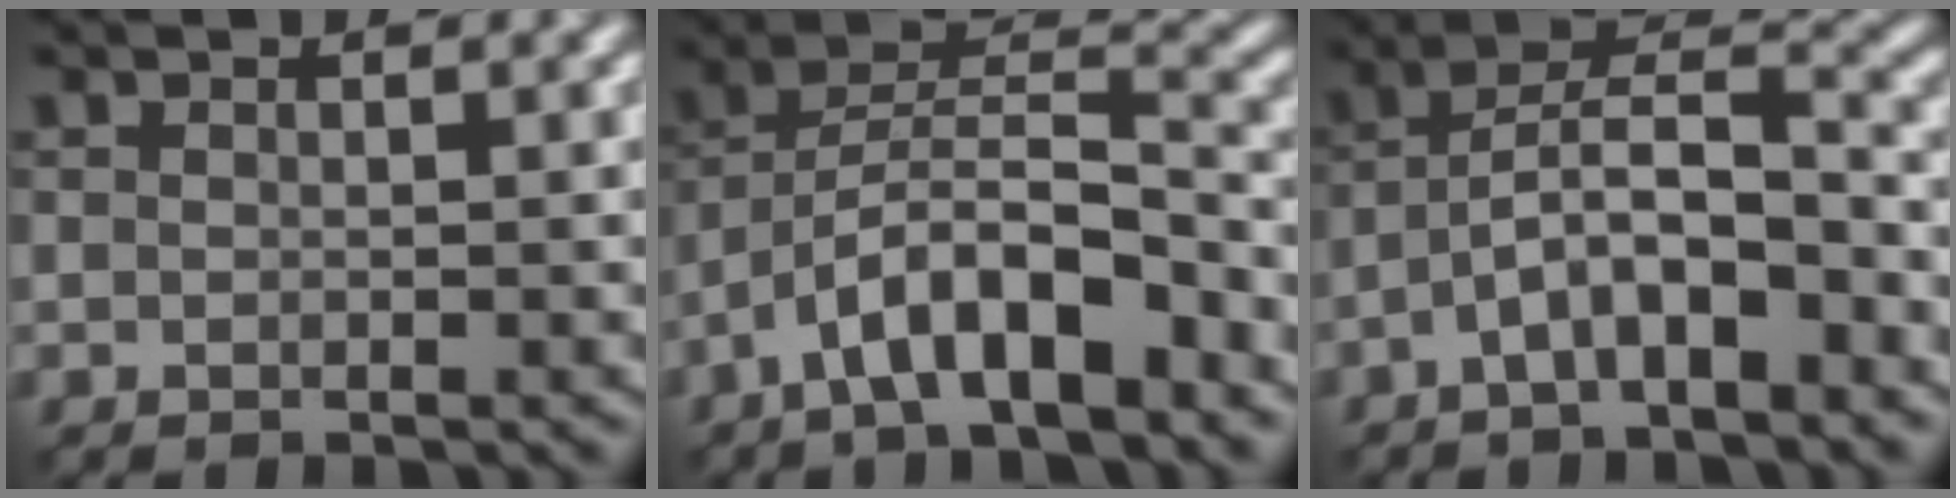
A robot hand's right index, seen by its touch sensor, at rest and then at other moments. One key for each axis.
{"total": 8.0, "fx": -5.4, "fy": 2.0, "fz": 5.6, "tx": -0.097, "ty": 0.028, "tz": -0.084}
{"total": 6.2, "fx": -3.6, "fy": 1.6, "fz": 4.8, "tx": -0.091, "ty": 0.026, "tz": -0.054}